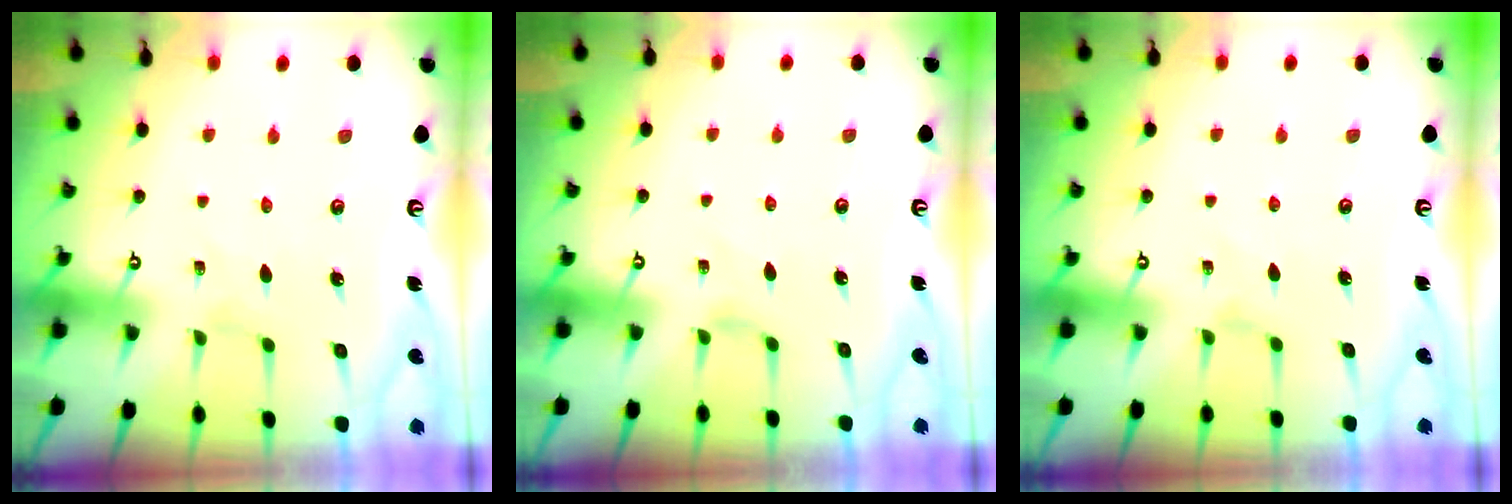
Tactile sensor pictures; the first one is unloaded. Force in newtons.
{"total": 1.2, "press": 1.2, "slide": 0.4}
{"total": 0.0}